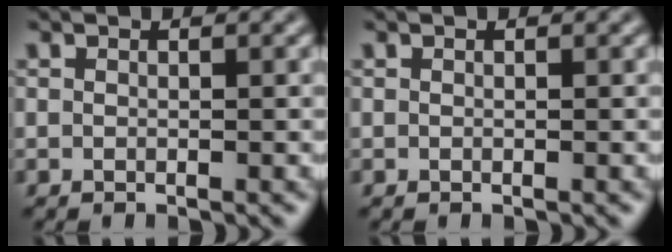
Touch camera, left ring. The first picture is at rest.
{"total": 0.0}